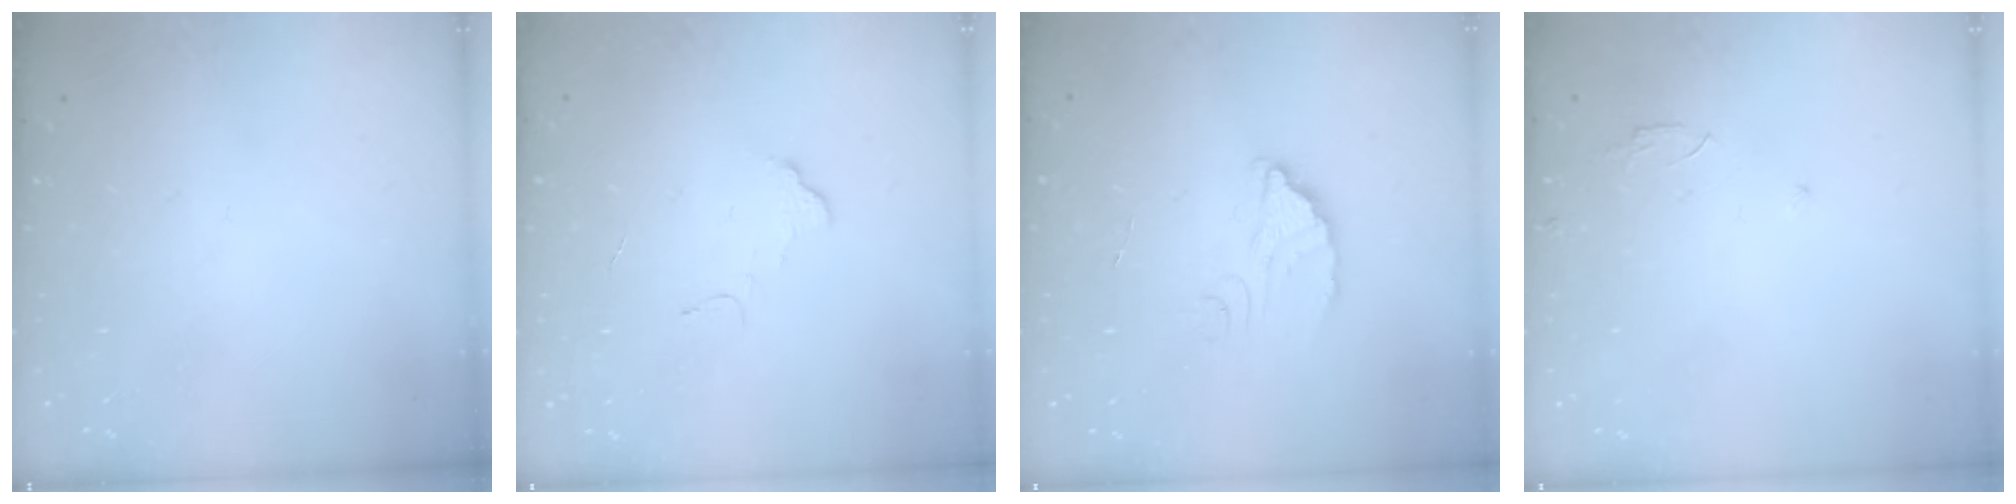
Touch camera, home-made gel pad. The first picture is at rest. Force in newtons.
{"total": 3.2, "press": 3.2, "slide": 0.2}
{"total": 2.7, "press": 2.7, "slide": 0.1}
{"total": 2.5, "press": 2.5, "slide": 0.2}